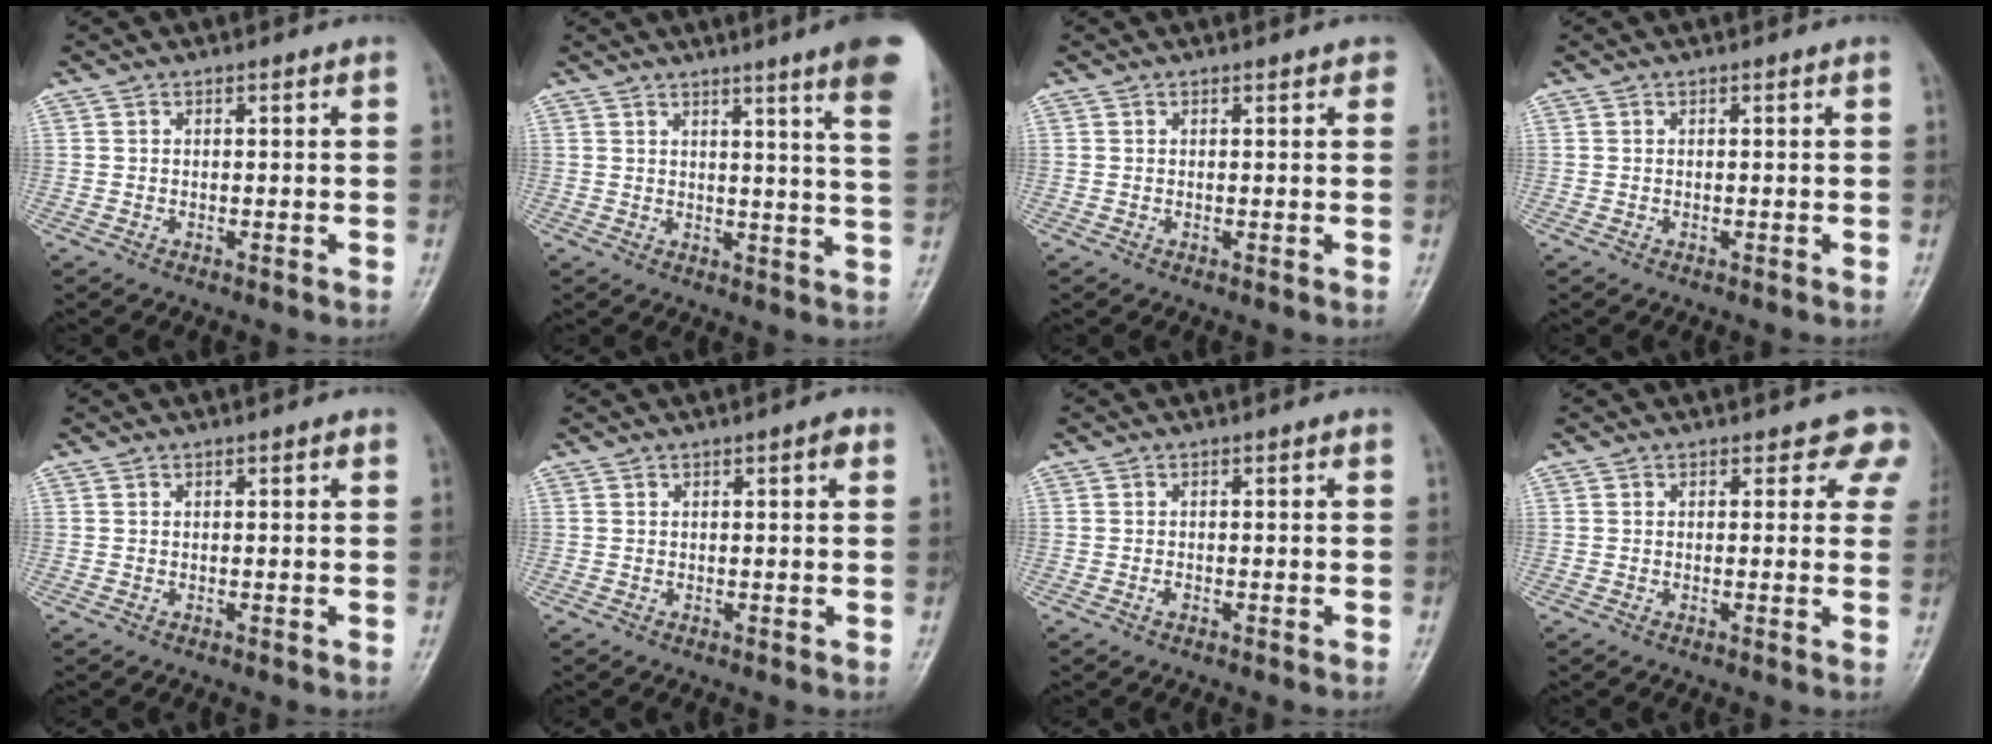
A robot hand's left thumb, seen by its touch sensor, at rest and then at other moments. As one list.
[{"total": 13.4, "force": [8.6, 0.3, 10.2], "torque": [-0.118, -0.040, 0.086]}, {"total": 1.2, "force": [0.7, 0.6, 0.8], "torque": [-0.005, -0.001, 0.005]}, {"total": 0.0}, {"total": 0.8, "force": [0.4, 0.3, 0.6], "torque": [-0.007, 0.001, 0.003]}, {"total": 1.7, "force": [0.8, 0.5, 1.5], "torque": [-0.018, 0.000, 0.008]}, {"total": 0.9, "force": [-0.3, 0.5, 0.7], "torque": [-0.011, 0.003, -0.005]}, {"total": 4.4, "force": [3.4, 2.6, 1.2], "torque": [0.025, -0.014, 0.015]}]